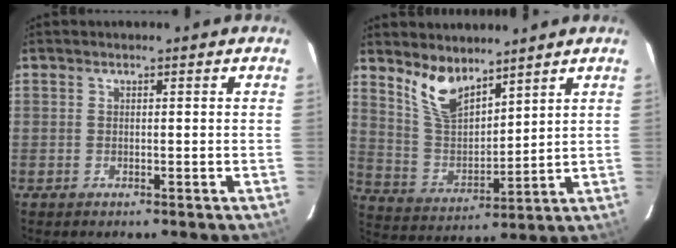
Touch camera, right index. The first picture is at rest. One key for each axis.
{"total": 9.6, "fx": 7.2, "fy": 3.7, "fz": 5.1, "tx": -0.100, "ty": -0.001, "tz": 0.151}